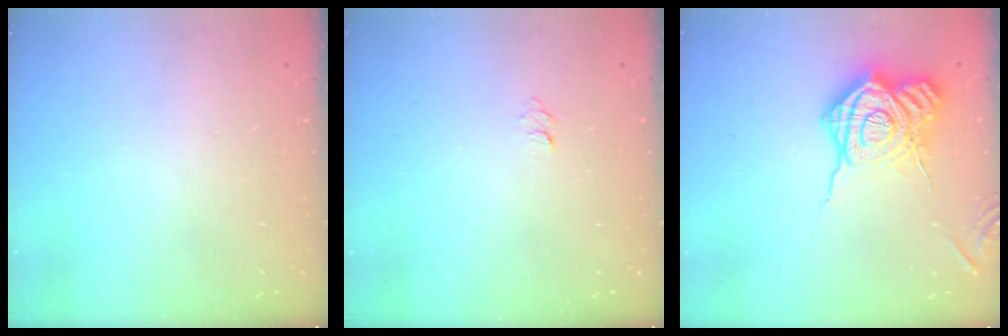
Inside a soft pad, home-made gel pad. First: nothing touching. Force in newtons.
{"total": 3.5, "press": 3.5, "slide": 0.3}
{"total": 19.7, "press": 19.7, "slide": 1.0}